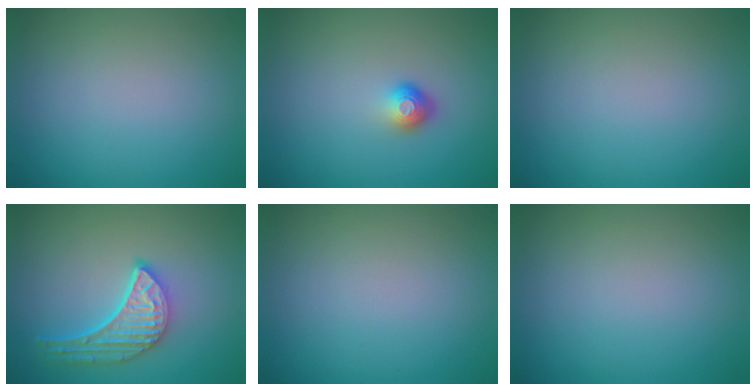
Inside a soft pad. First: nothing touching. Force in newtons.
{"total": 1.9, "press": 1.3, "slide": 1.4}
{"total": 0.0}
{"total": 5.1, "press": 4.0, "slide": 3.2}
{"total": 0.0}
{"total": 0.0}